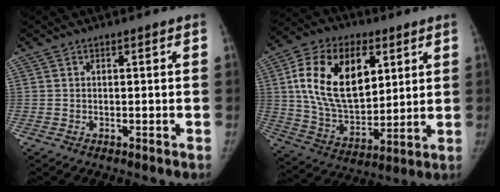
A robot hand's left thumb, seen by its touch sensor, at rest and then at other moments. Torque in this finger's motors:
{"motor_torque": [0.32, 0.98, 1.71, -1.06, 0.15]}